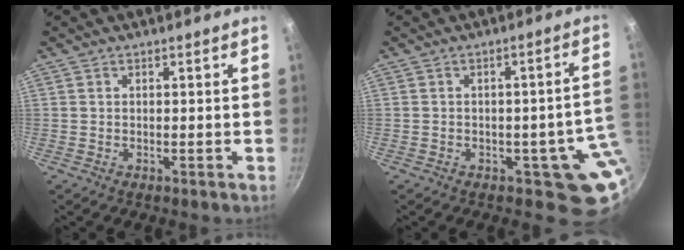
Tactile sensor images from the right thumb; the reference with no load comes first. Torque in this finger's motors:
{"motor_torque": [2.03, 0.72, 1.41, -0.95, 0.04]}